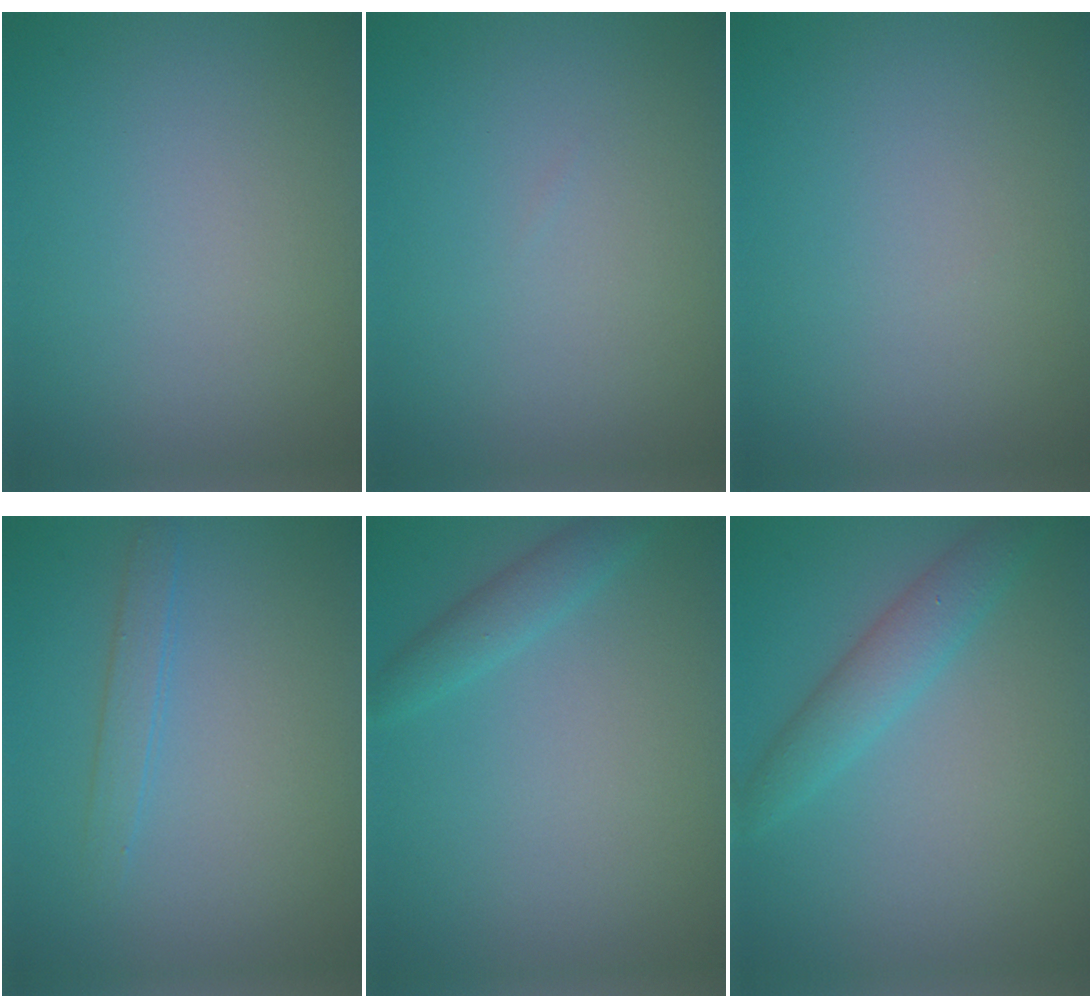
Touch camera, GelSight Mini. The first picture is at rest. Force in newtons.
{"total": 0.0}
{"total": 0.0}
{"total": 1.6, "press": 1.6, "slide": 0.1}
{"total": 1.9, "press": 1.9, "slide": 0.1}
{"total": 3.1, "press": 3.1, "slide": 0.2}